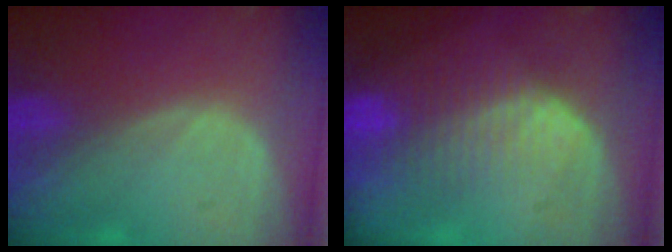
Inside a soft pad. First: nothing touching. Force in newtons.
{"total": 8.5, "press": 7.4, "slide": 4.3}